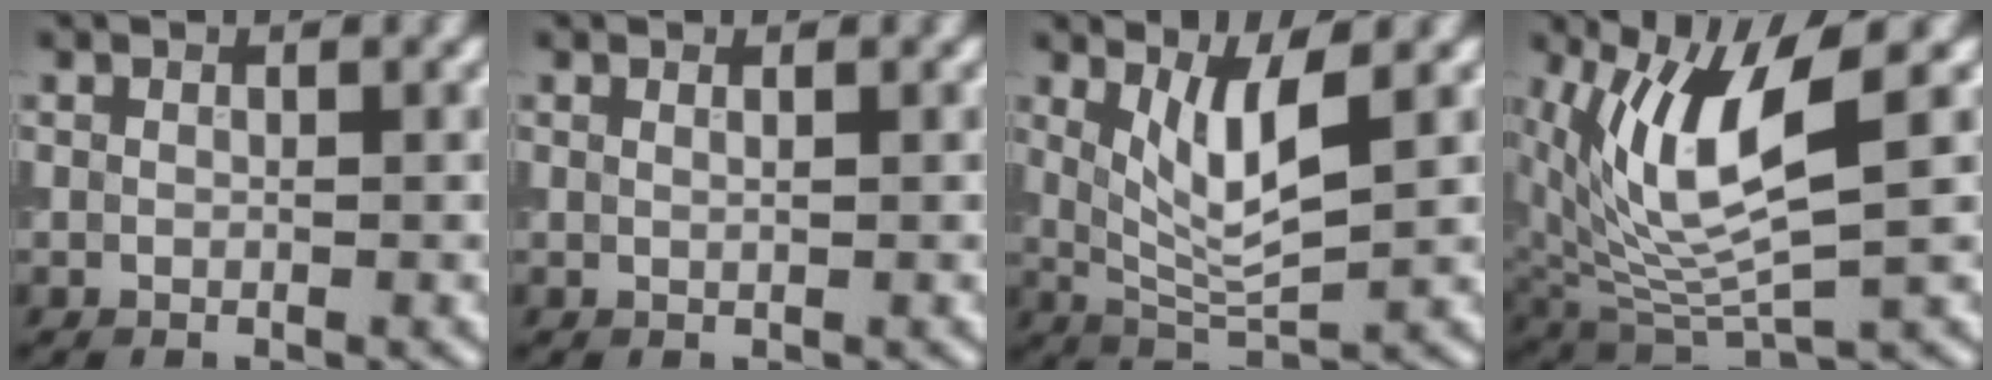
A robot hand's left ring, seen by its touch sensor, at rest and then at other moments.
{"total": 0.8, "force": [0.4, 0.3, 0.5], "torque": [-0.003, -0.002, 0.001]}
{"total": 4.9, "force": [1.6, 1.1, 4.5], "torque": [-0.092, -0.009, 0.040]}
{"total": 7.8, "force": [2.8, 2.4, 6.9], "torque": [-0.154, -0.011, 0.058]}